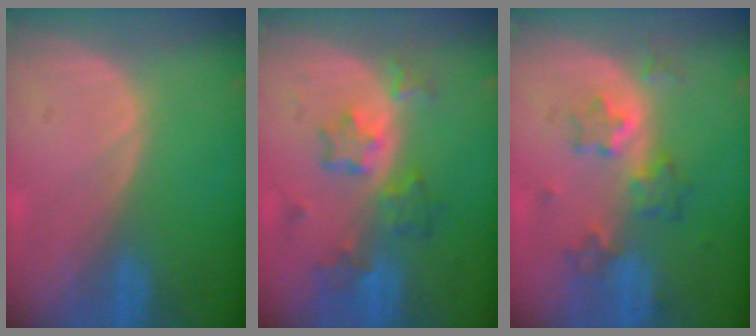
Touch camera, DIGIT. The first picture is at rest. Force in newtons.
{"total": 7.3, "press": 6.5, "slide": 3.5}
{"total": 6.6, "press": 6.0, "slide": 2.7}